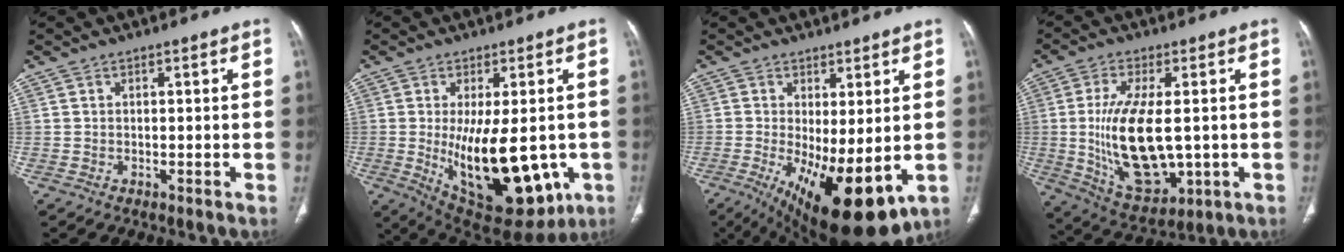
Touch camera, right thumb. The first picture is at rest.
{"total": 21.2, "force": [-3.8, 10.0, 18.3], "torque": [-0.256, -0.028, -0.021]}
{"total": 15.6, "force": [-3.5, 5.9, 13.9], "torque": [-0.219, -0.027, -0.031]}
{"total": 17.2, "force": [-0.5, 8.1, 15.2], "torque": [-0.280, -0.015, 0.013]}